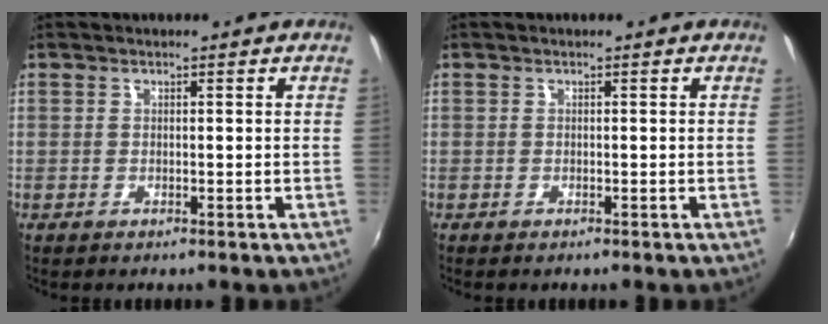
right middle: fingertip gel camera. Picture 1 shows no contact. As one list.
[{"total": 0.0}]